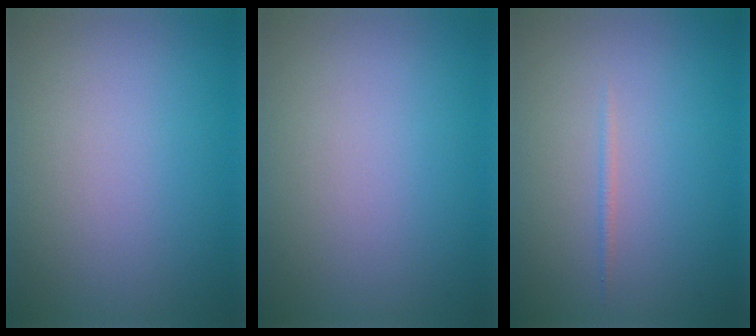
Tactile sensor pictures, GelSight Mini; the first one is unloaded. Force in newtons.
{"total": 0.0}
{"total": 0.5, "press": 0.5, "slide": 0.0}